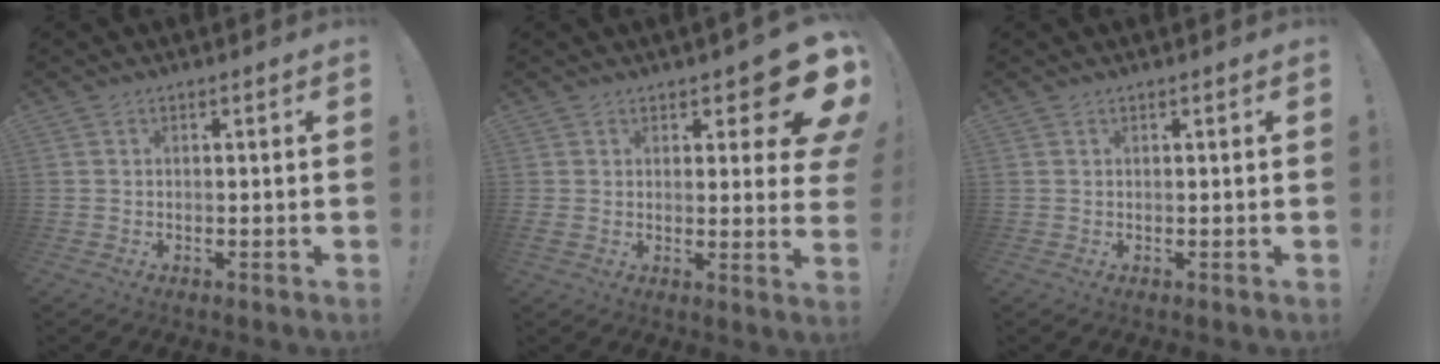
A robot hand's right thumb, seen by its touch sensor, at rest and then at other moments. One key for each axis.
{"total": 11.2, "fx": 6.5, "fy": 4.0, "fz": 8.2, "tx": -0.090, "ty": -0.061, "tz": 0.114}
{"total": 0.0}